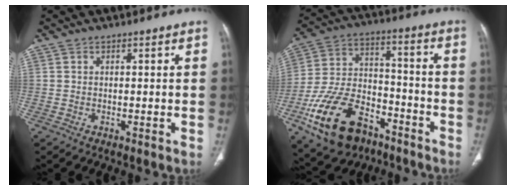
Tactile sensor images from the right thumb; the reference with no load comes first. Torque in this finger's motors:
{"motor_torque": [0.15, 0.53, 1.72, -1.03, 0.43]}